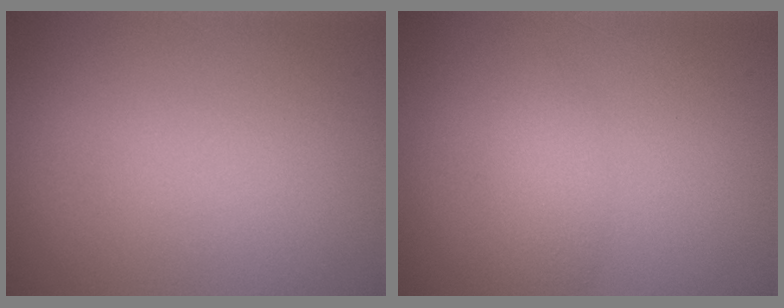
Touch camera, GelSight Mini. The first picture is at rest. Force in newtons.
{"total": 1.7, "press": 1.7, "slide": 0.1}